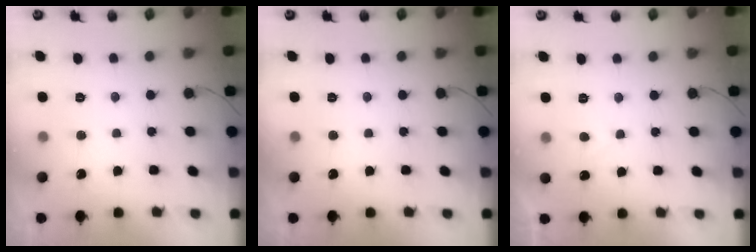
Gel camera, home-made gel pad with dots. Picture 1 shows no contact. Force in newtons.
{"total": 0.0}
{"total": 0.7, "press": 0.5, "slide": 0.5}